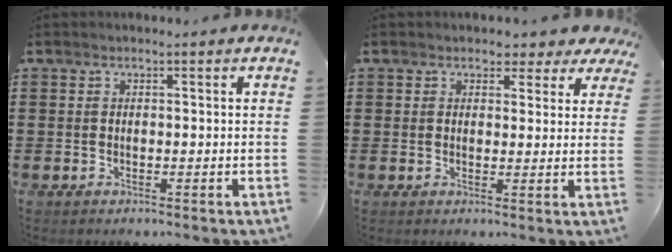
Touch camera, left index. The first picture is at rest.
{"total": 2.5, "force": [1.9, 1.4, 0.8], "torque": [-0.010, -0.003, 0.029]}